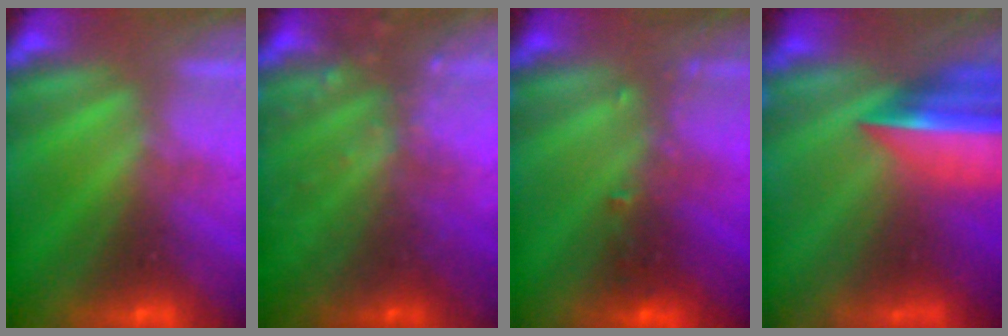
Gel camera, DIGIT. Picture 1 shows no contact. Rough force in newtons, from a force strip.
{"total": 8.3}
{"total": 2.7}
{"total": 5.6}